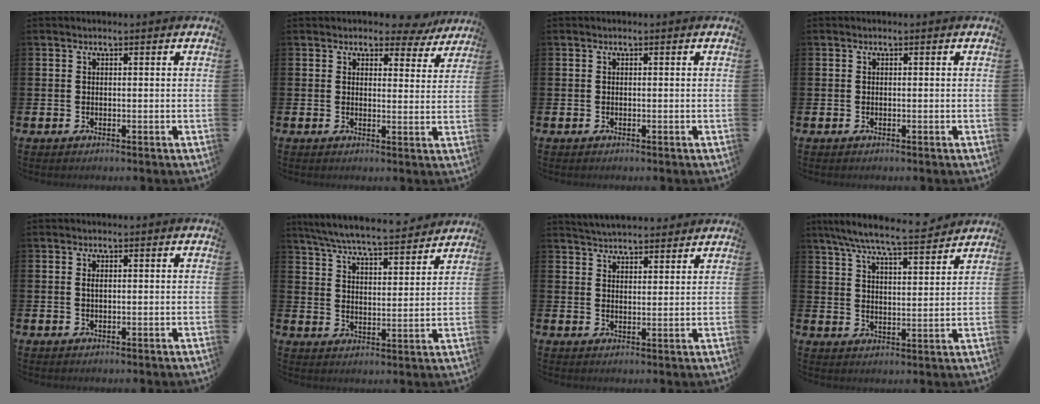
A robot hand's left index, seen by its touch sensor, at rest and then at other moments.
{"total": 3.8, "force": [3.4, 1.4, 0.8], "torque": [-0.011, -0.021, 0.057]}
{"total": 0.0}
{"total": 0.0}
{"total": 0.7, "force": [0.1, 0.2, 0.7], "torque": [-0.004, -0.001, -0.001]}
{"total": 7.2, "force": [6.8, 0.5, 2.3], "torque": [-0.075, -0.045, 0.119]}
{"total": 4.2, "force": [4.1, 0.5, 0.0], "torque": [-0.010, -0.023, 0.076]}
{"total": 8.1, "force": [7.5, 0.4, 3.0], "torque": [-0.080, -0.045, 0.132]}